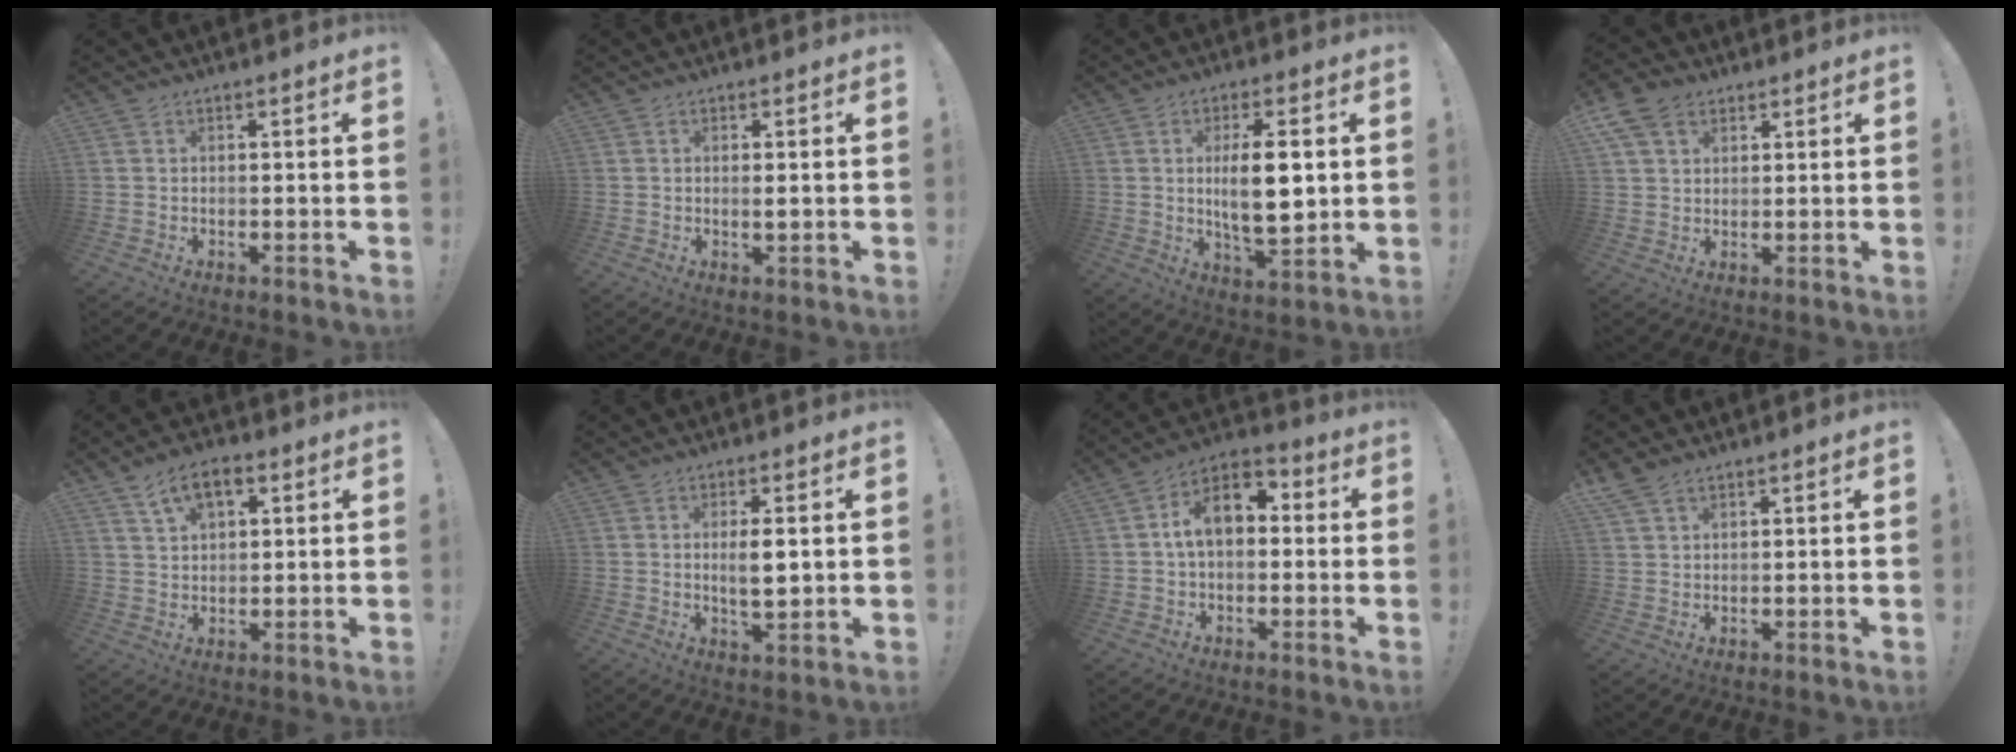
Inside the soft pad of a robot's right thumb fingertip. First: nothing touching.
{"total": 1.3, "force": [0.3, 0.2, 1.3], "torque": [-0.010, -0.008, 0.002]}
{"total": 12.5, "force": [1.7, 4.3, 11.6], "torque": [-0.198, -0.010, 0.021]}
{"total": 9.0, "force": [4.4, 6.4, 4.5], "torque": [-0.072, -0.009, 0.088]}
{"total": 8.2, "force": [4.1, 4.6, 5.4], "torque": [-0.082, -0.004, 0.076]}
{"total": 5.7, "force": [0.8, 1.8, 5.4], "torque": [-0.085, -0.012, 0.009]}
{"total": 11.0, "force": [1.9, 6.9, 8.4], "torque": [-0.128, 0.009, 0.035]}
{"total": 4.4, "force": [3.4, 2.0, 1.9], "torque": [-0.033, -0.014, 0.066]}